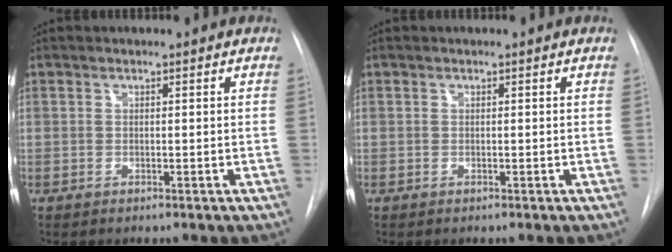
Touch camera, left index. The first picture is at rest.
{"total": 0.0}